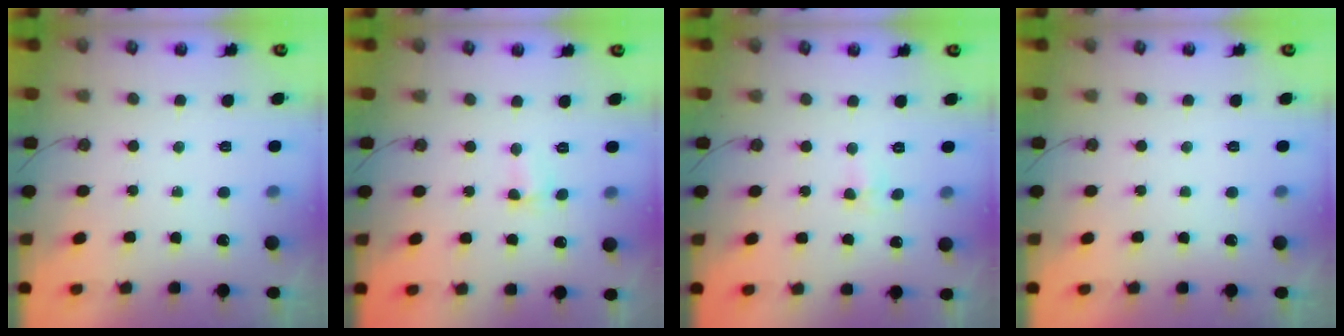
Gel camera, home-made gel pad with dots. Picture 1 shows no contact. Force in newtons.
{"total": 2.6, "press": 2.5, "slide": 0.5}
{"total": 4.7, "press": 3.3, "slide": 3.3}
{"total": 0.0}